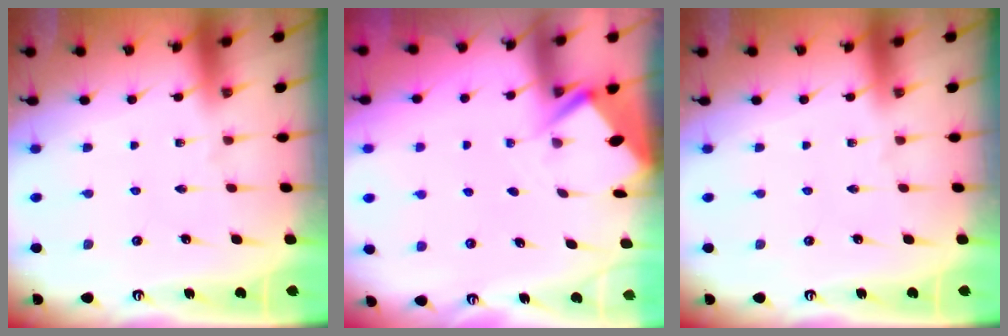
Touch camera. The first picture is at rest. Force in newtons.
{"total": 2.9, "press": 2.9, "slide": 0.4}
{"total": 0.0}